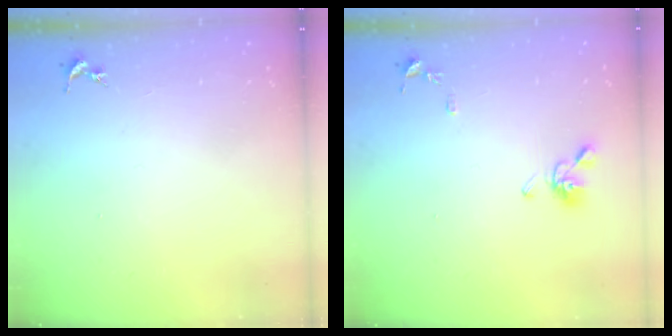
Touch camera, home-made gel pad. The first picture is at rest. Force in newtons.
{"total": 9.4, "press": 9.4, "slide": 1.0}